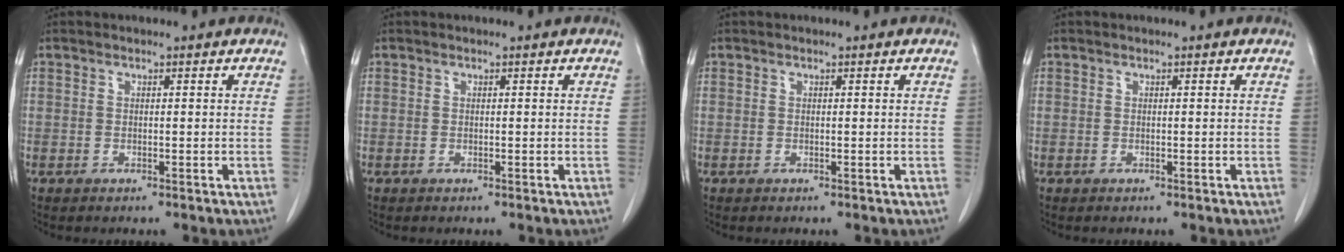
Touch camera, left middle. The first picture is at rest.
{"total": 0.0}
{"total": 0.0}
{"total": 0.0}